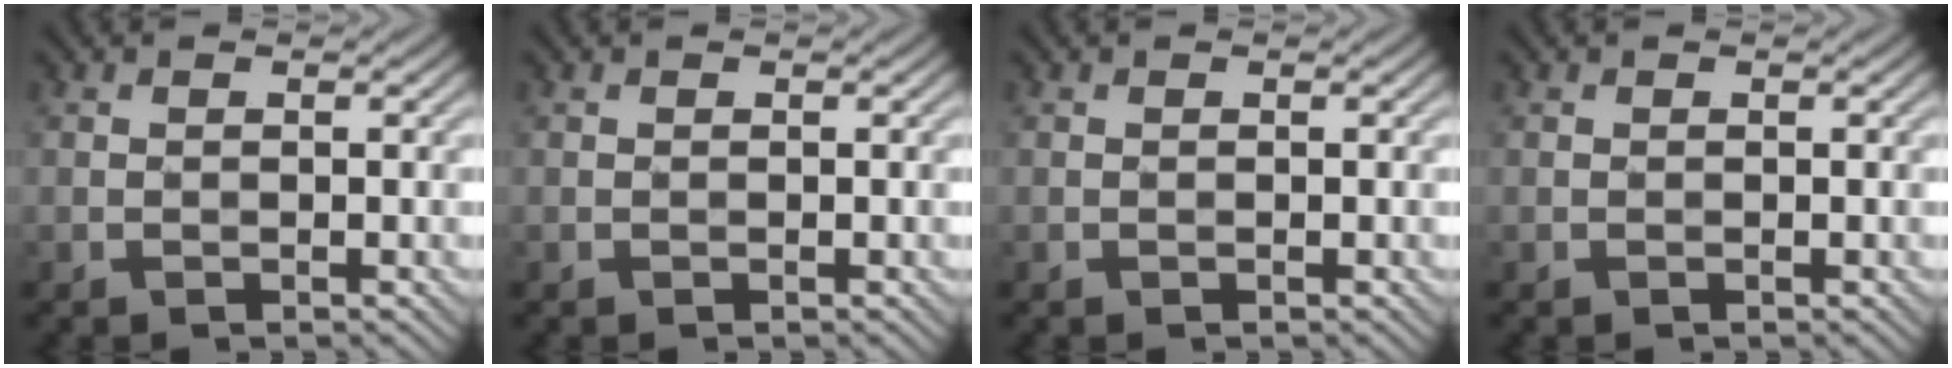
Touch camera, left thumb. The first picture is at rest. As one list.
[{"total": 0.0}, {"total": 0.0}, {"total": 0.0}]